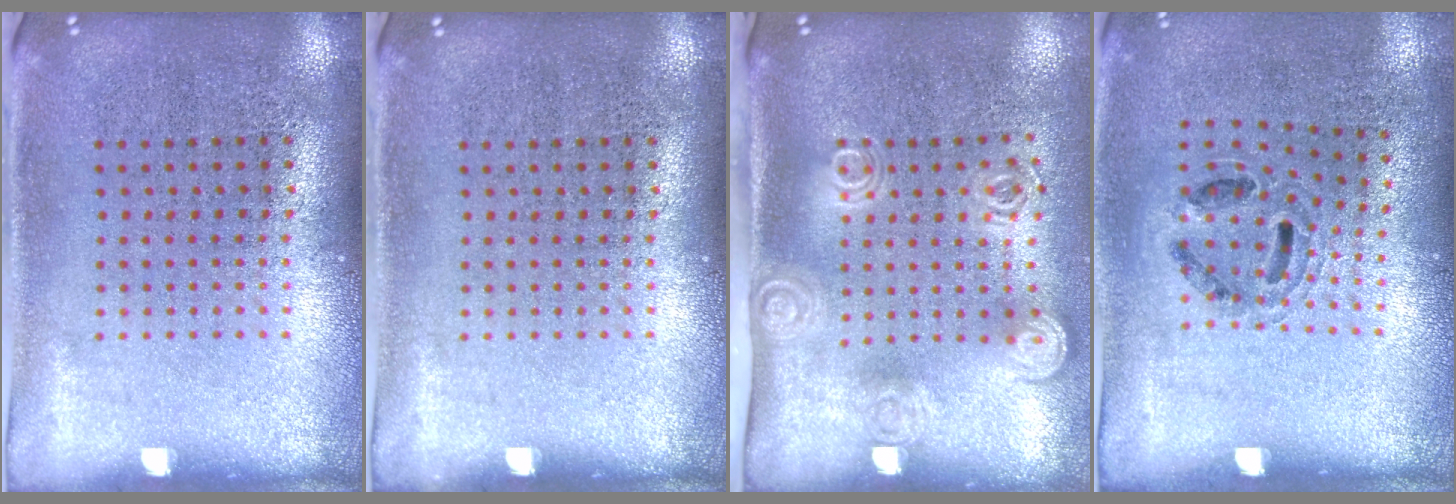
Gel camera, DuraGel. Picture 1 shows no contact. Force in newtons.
{"total": 0.0}
{"total": 2.0, "press": 1.4, "slide": 1.4}
{"total": 0.9, "press": 0.8, "slide": 0.4}